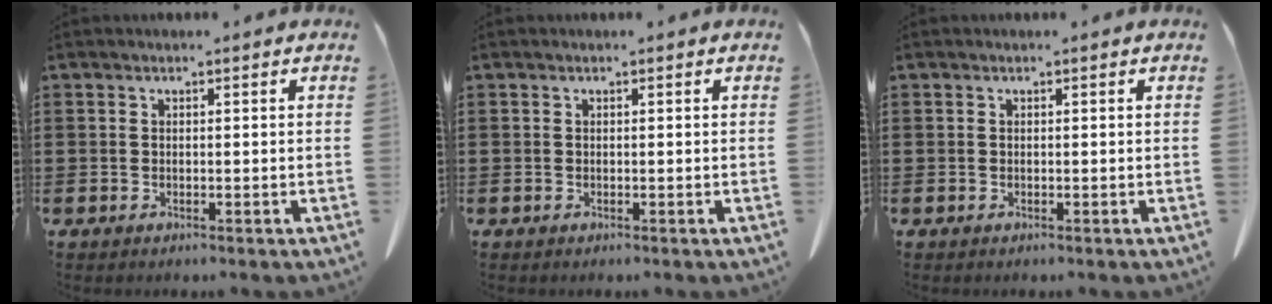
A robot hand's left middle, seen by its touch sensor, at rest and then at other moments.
{"total": 0.0}
{"total": 0.0}